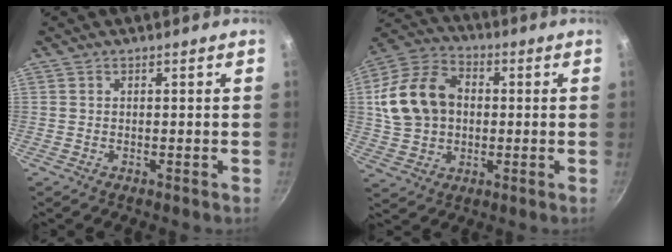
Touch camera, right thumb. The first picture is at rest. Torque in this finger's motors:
{"motor_torque": [0.47, 1.95, 0.42, -0.38, 0.14]}